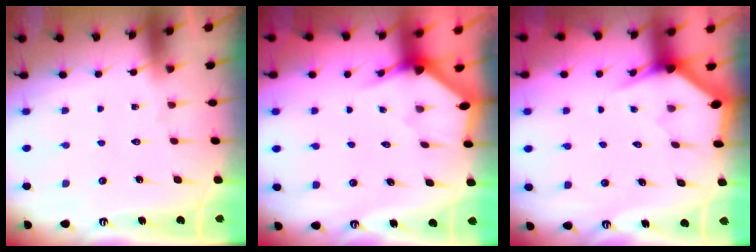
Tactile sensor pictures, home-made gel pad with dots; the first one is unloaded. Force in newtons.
{"total": 2.5, "press": 2.5, "slide": 0.2}
{"total": 3.0, "press": 3.0, "slide": 0.1}